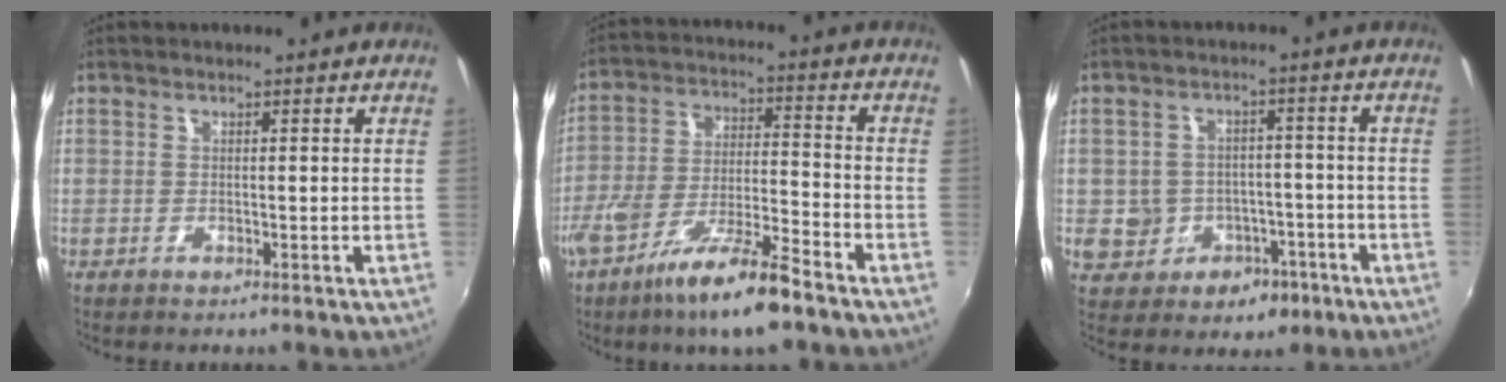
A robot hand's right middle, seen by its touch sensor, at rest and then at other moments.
{"total": 13.3, "force": [-9.1, 2.2, 9.5], "torque": [-0.189, -0.024, -0.162]}
{"total": 9.3, "force": [-3.4, 8.1, 3.2], "torque": [-0.084, 0.021, -0.031]}